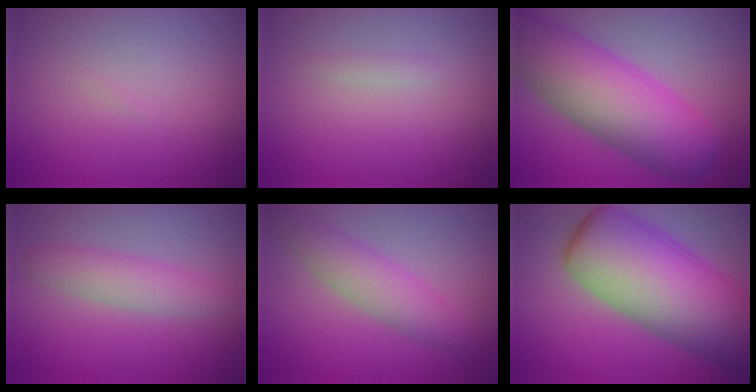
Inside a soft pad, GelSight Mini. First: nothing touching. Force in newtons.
{"total": 0.7, "press": 0.7, "slide": 0.0}
{"total": 10.2, "press": 10.2, "slide": 0.2}
{"total": 3.0, "press": 3.0, "slide": 0.1}
{"total": 3.7, "press": 3.7, "slide": 0.1}
{"total": 13.2, "press": 13.2, "slide": 0.4}